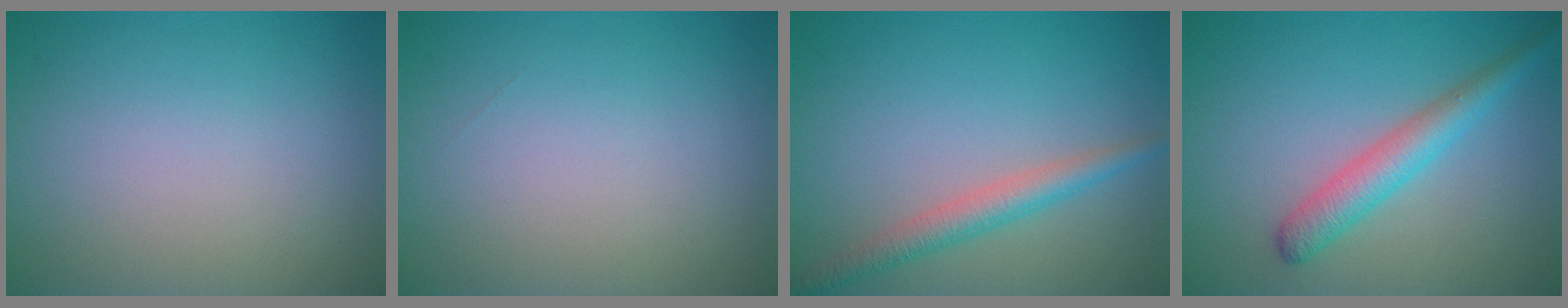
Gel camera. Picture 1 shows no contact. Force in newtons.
{"total": 0.0}
{"total": 2.8, "press": 2.8, "slide": 0.1}
{"total": 2.8, "press": 2.8, "slide": 0.2}